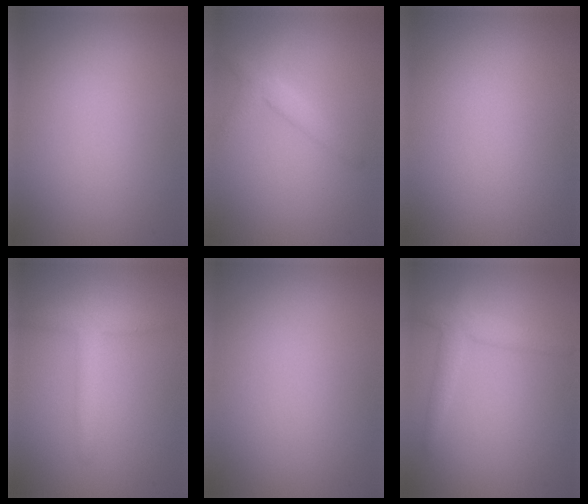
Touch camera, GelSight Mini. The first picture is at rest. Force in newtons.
{"total": 2.2, "press": 2.2, "slide": 0.1}
{"total": 0.0}
{"total": 2.6, "press": 2.6, "slide": 0.2}
{"total": 0.0}
{"total": 2.8, "press": 2.8, "slide": 0.1}